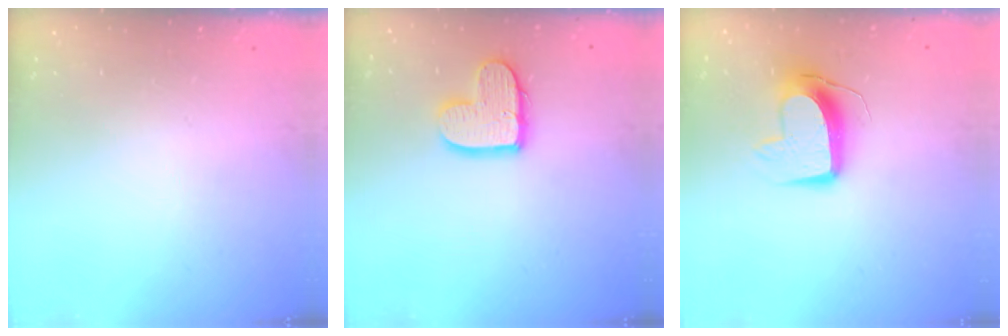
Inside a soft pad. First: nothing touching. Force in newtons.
{"total": 10.8, "press": 10.7, "slide": 0.9}
{"total": 10.1, "press": 10.1, "slide": 0.4}